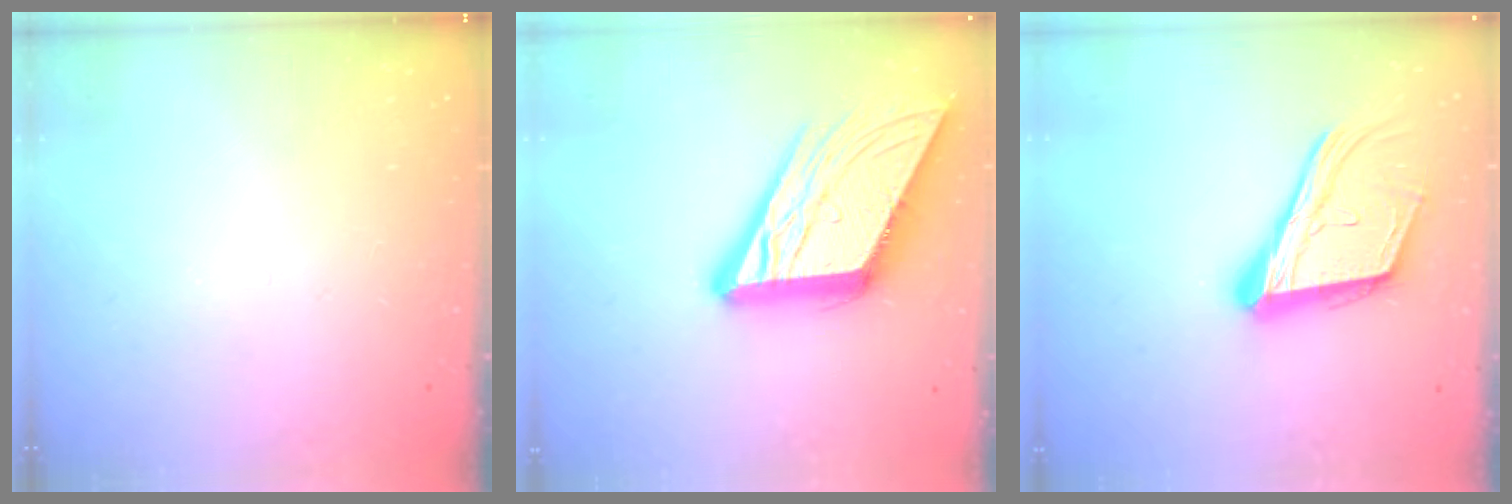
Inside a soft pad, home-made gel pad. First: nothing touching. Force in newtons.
{"total": 18.7, "press": 18.6, "slide": 2.1}
{"total": 19.3, "press": 18.8, "slide": 4.6}